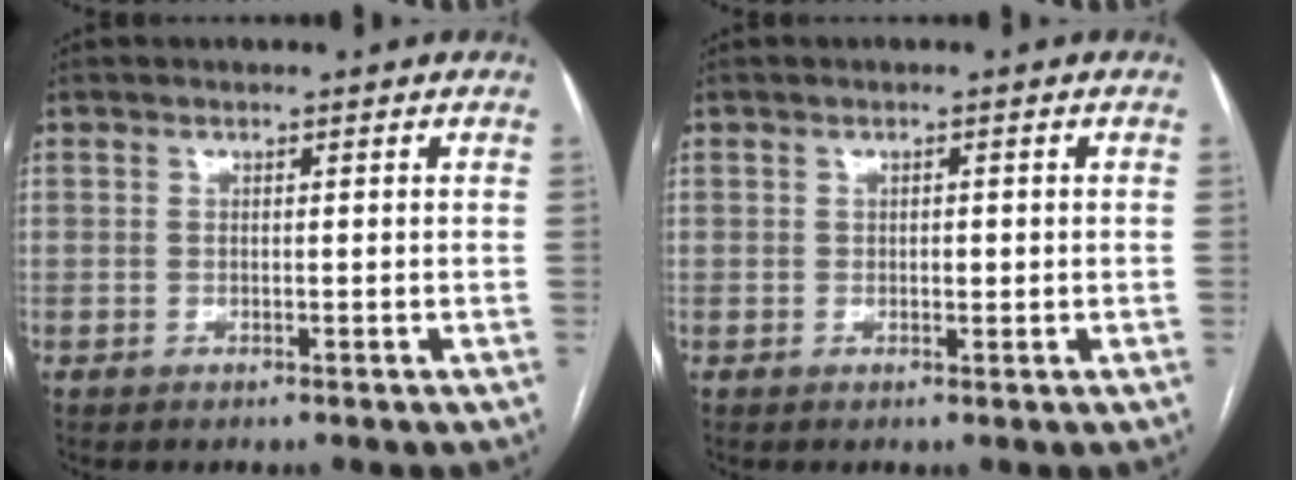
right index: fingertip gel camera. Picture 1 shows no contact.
{"total": 1.0, "force": [-0.1, 0.6, 0.8], "torque": [-0.013, 0.001, -0.001]}